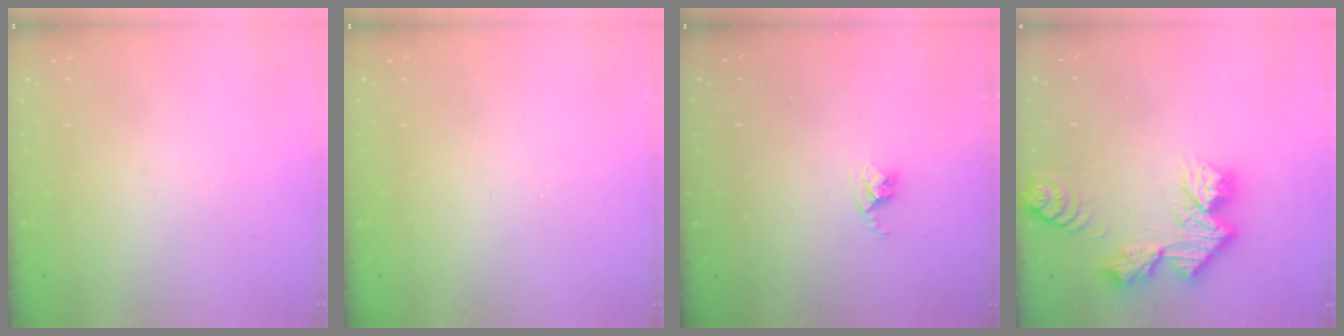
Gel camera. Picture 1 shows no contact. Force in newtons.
{"total": 0.0}
{"total": 2.8, "press": 2.7, "slide": 0.4}
{"total": 12.8, "press": 12.7, "slide": 1.1}